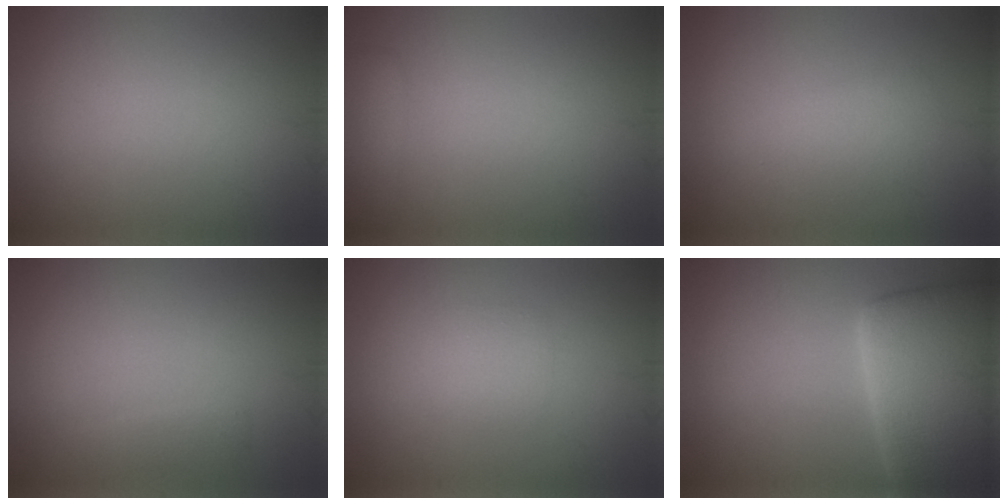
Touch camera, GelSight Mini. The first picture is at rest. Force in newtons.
{"total": 1.9, "press": 1.9, "slide": 0.1}
{"total": 2.3, "press": 2.3, "slide": 0.2}
{"total": 0.8, "press": 0.8, "slide": 0.0}
{"total": 1.4, "press": 1.4, "slide": 0.1}
{"total": 11.3, "press": 11.3, "slide": 1.0}